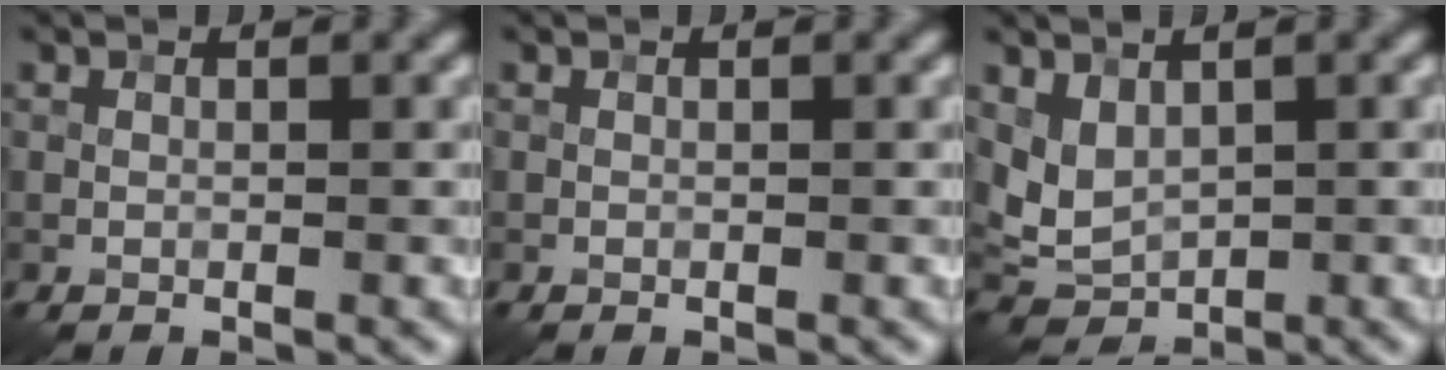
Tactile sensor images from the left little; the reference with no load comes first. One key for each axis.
{"total": 0.0}
{"total": 2.9, "fx": 1.0, "fy": 2.0, "fz": 1.8, "tx": -0.040, "ty": -0.006, "tz": 0.027}